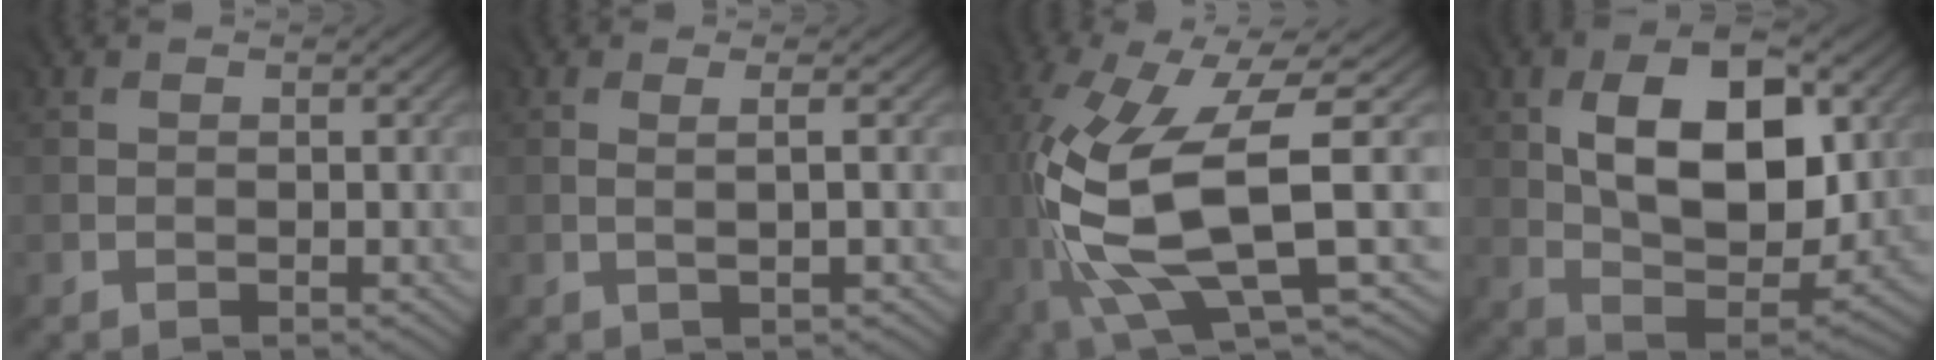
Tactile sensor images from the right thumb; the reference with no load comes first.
{"total": 1.0, "force": [0.1, -0.4, 0.9], "torque": [-0.009, -0.003, -0.002]}
{"total": 13.5, "force": [-2.2, 4.0, 12.7], "torque": [-0.300, -0.015, -0.029]}
{"total": 13.7, "force": [3.3, 7.4, 11.0], "torque": [-0.176, 0.002, 0.057]}